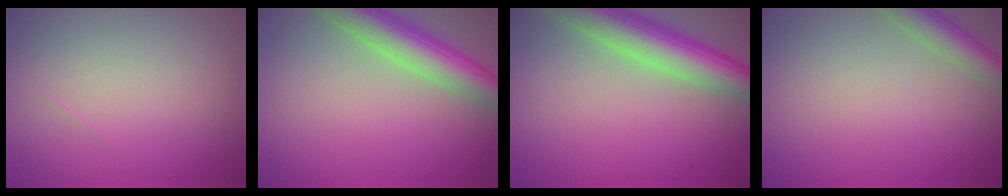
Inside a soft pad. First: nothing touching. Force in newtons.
{"total": 6.7, "press": 6.7, "slide": 0.2}
{"total": 7.6, "press": 7.6, "slide": 0.3}
{"total": 3.4, "press": 3.4, "slide": 0.2}